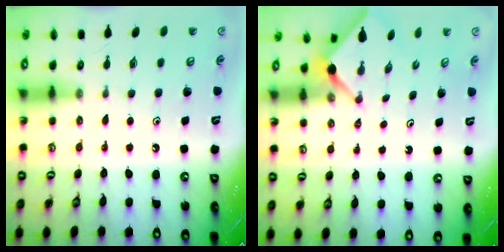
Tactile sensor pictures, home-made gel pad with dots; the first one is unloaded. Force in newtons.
{"total": 2.5, "press": 2.5, "slide": 0.3}